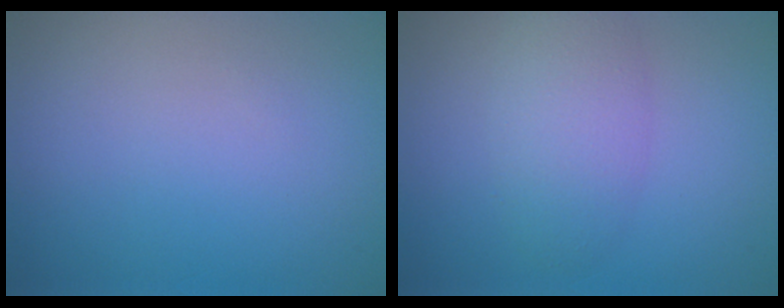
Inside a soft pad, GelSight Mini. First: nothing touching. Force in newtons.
{"total": 3.6, "press": 3.6, "slide": 0.1}